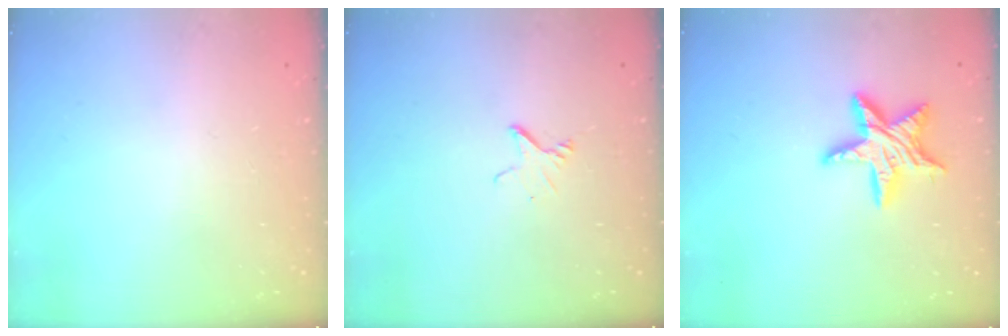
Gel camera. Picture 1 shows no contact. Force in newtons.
{"total": 2.5, "press": 2.5, "slide": 0.1}
{"total": 12.4, "press": 12.4, "slide": 0.7}